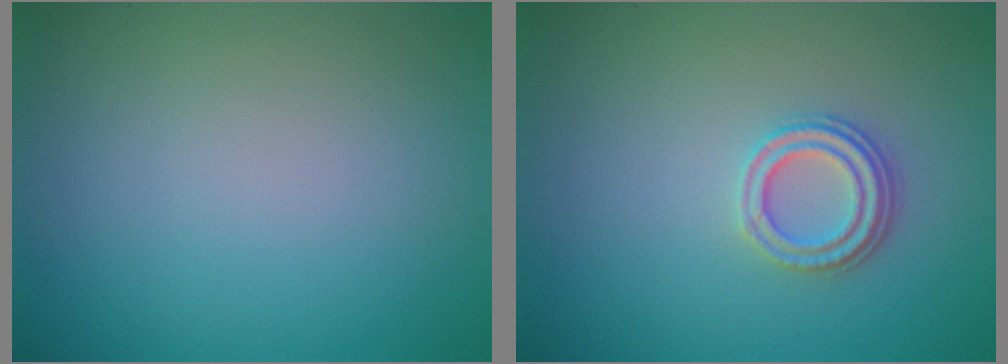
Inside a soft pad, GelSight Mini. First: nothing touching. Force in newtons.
{"total": 2.4, "press": 2.0, "slide": 1.3}